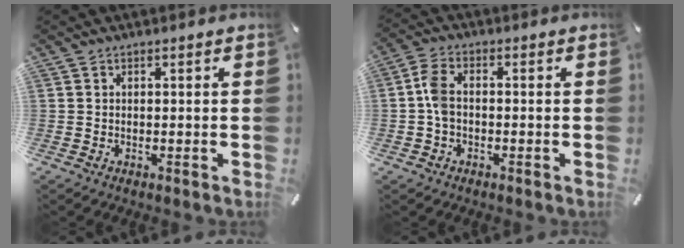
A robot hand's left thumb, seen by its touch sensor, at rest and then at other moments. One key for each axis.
{"total": 5.1, "fx": -0.5, "fy": 3.1, "fz": 4.0, "tx": -0.084, "ty": 0.005, "tz": -0.011}